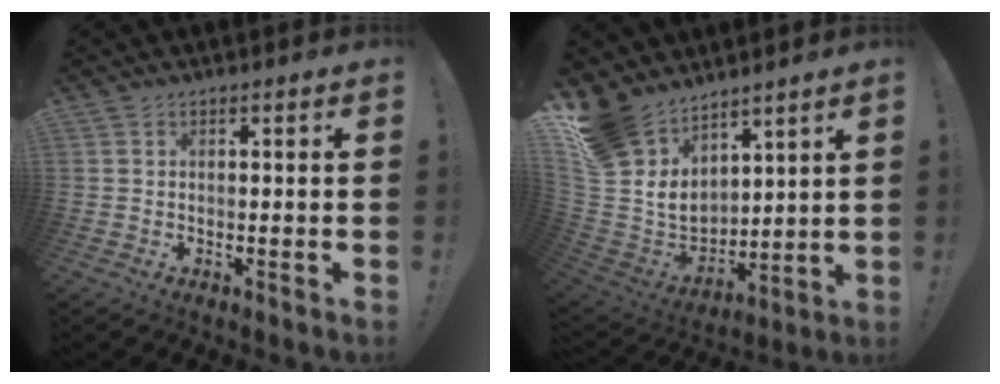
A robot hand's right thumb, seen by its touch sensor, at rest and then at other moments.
{"total": 15.3, "force": [10.7, 9.5, 5.6], "torque": [-0.133, -0.080, 0.214]}